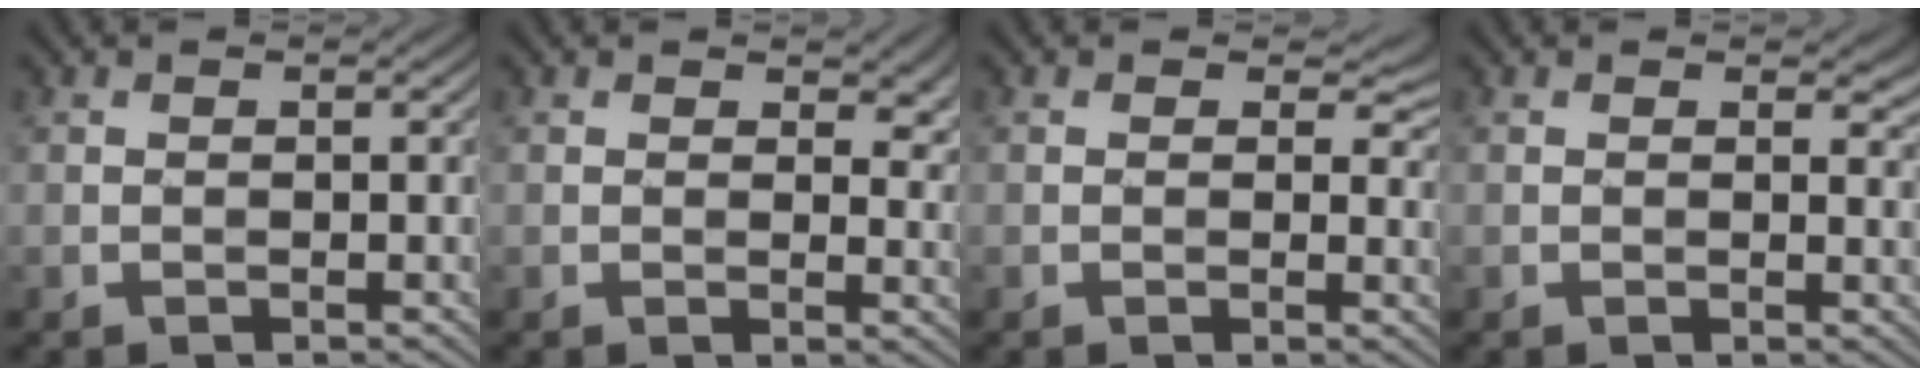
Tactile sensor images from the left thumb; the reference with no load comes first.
{"total": 5.8, "force": [2.9, 3.2, 3.9], "torque": [-0.057, -0.007, 0.045]}
{"total": 4.1, "force": [2.0, 2.5, 2.6], "torque": [-0.035, -0.005, 0.021]}
{"total": 3.6, "force": [1.8, 1.9, 2.4], "torque": [-0.031, -0.005, 0.025]}